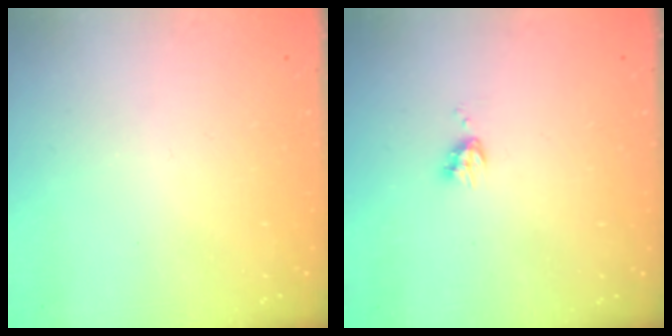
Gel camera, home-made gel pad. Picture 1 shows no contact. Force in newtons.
{"total": 5.4, "press": 5.3, "slide": 0.7}